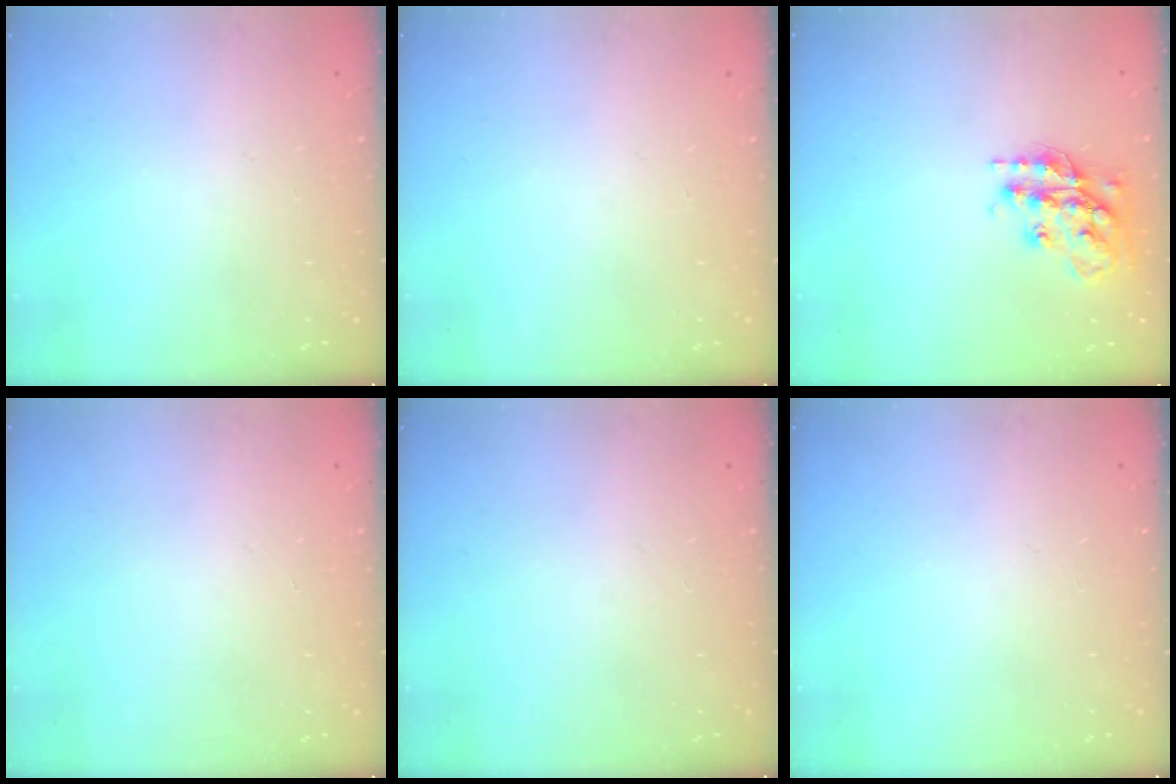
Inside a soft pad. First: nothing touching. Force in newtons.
{"total": 0.0}
{"total": 17.1, "press": 17.1, "slide": 1.4}
{"total": 0.0}
{"total": 0.0}
{"total": 0.0}